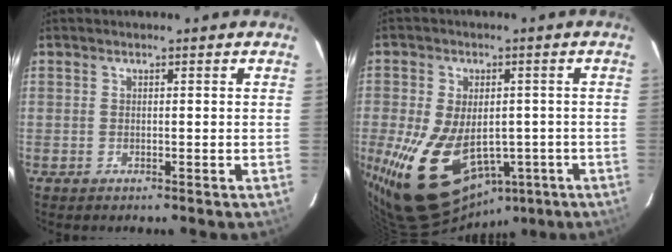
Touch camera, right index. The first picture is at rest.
{"total": 20.4, "force": [-7.1, 12.9, 14.1], "torque": [-0.311, -0.029, -0.088]}